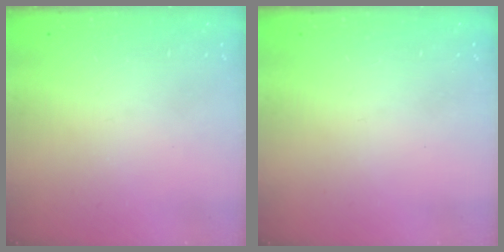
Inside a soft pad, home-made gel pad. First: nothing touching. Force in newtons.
{"total": 0.0}